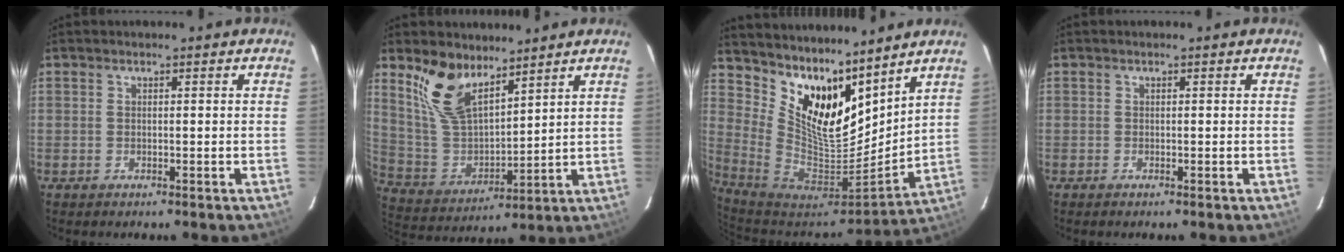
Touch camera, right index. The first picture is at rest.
{"total": 13.0, "force": [8.9, 5.9, 7.3], "torque": [-0.152, 0.004, 0.192]}
{"total": 15.0, "force": [11.5, 5.8, 7.7], "torque": [-0.152, -0.021, 0.220]}
{"total": 0.0}